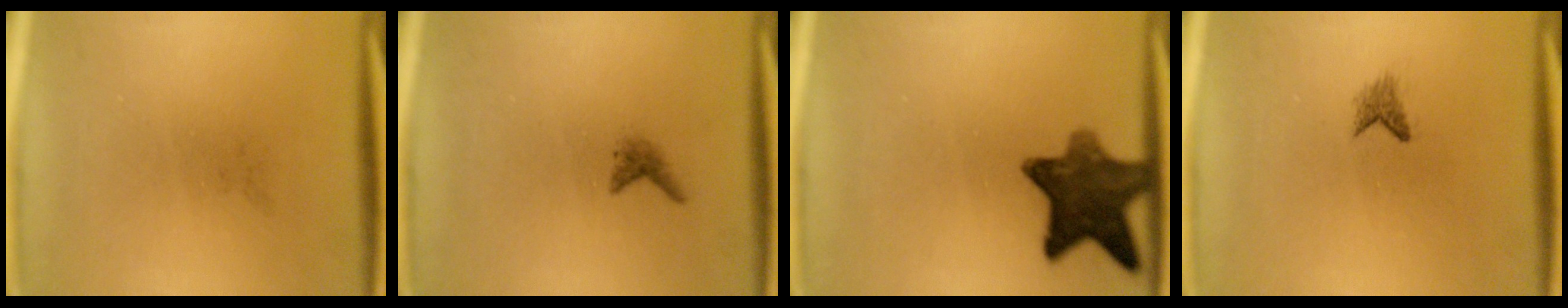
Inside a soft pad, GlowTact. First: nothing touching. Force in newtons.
{"total": 1.0}
{"total": 10.1}
{"total": 1.2}